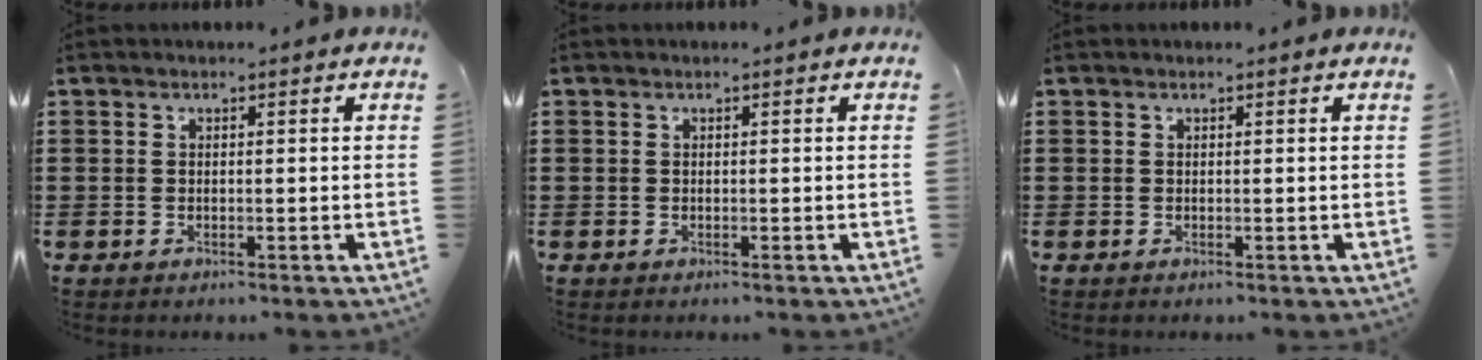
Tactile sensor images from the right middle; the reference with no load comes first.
{"total": 0.0}
{"total": 0.0}